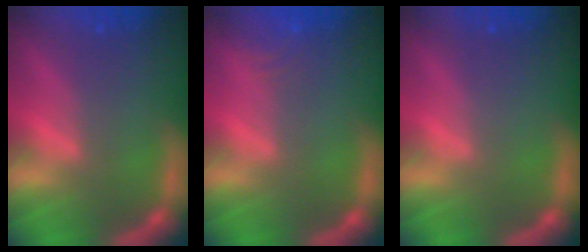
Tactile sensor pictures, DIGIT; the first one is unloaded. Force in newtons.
{"total": 3.0}
{"total": 0.0}